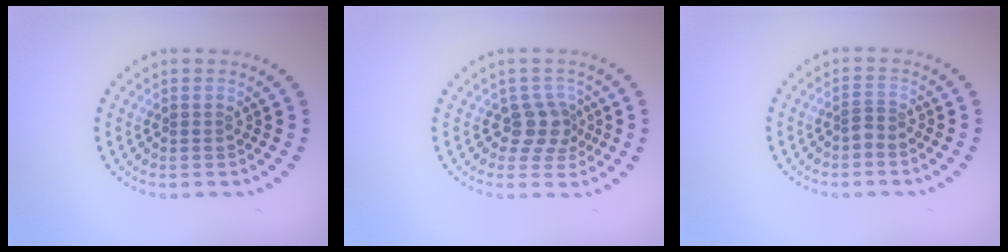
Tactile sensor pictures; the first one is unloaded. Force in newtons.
{"total": 2.7, "press": 2.1, "slide": 1.7}
{"total": 1.0, "press": 0.6, "slide": 0.8}